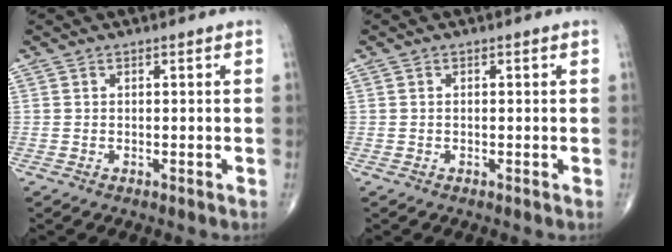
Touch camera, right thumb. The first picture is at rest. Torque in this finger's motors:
{"motor_torque": [0.28, -0.53, -0.30, -0.23, -0.01]}